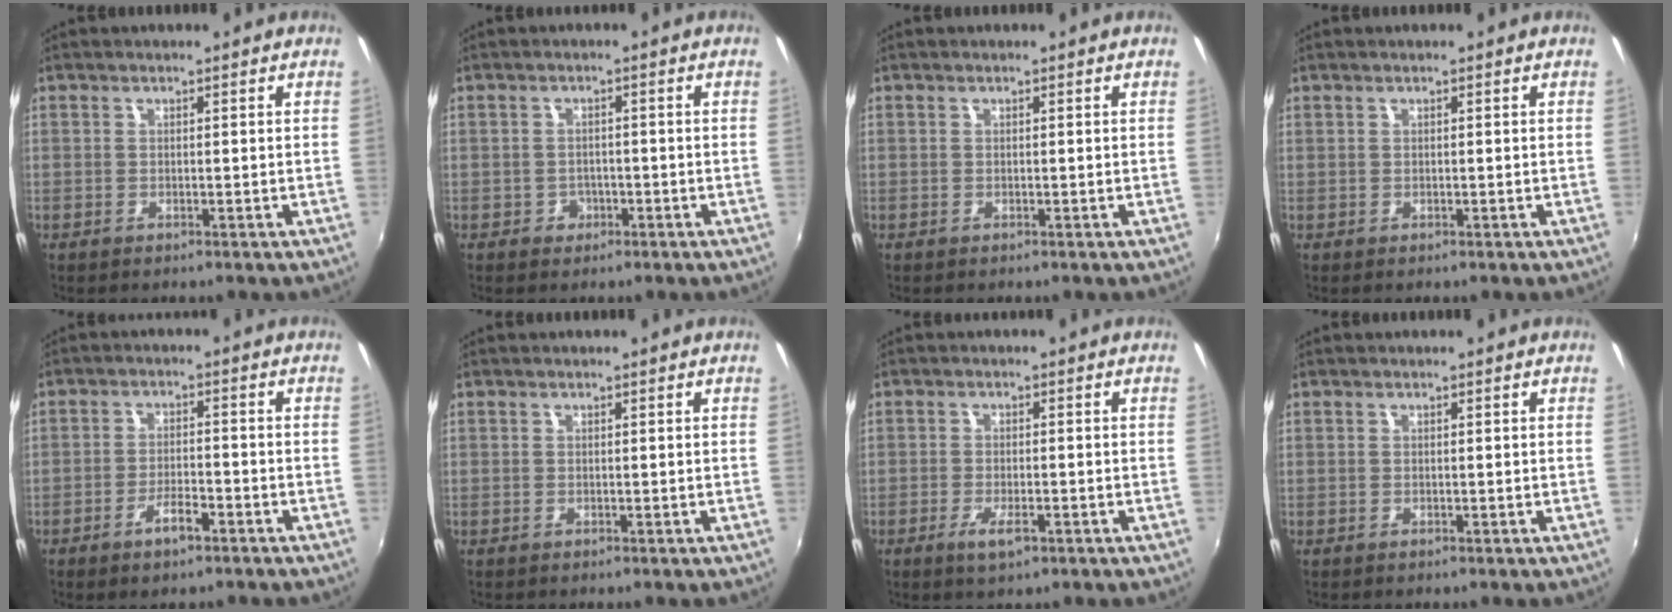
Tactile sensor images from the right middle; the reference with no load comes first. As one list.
[{"total": 2.5, "force": [-1.1, 2.2, 0.4], "torque": [-0.009, 0.002, -0.015]}, {"total": 0.0}, {"total": 0.0}, {"total": 4.7, "force": [-3.1, 1.4, 3.4], "torque": [-0.072, -0.004, -0.051]}, {"total": 0.0}, {"total": 4.1, "force": [-2.2, 1.3, 3.2], "torque": [-0.072, -0.009, -0.040]}, {"total": 0.0}]